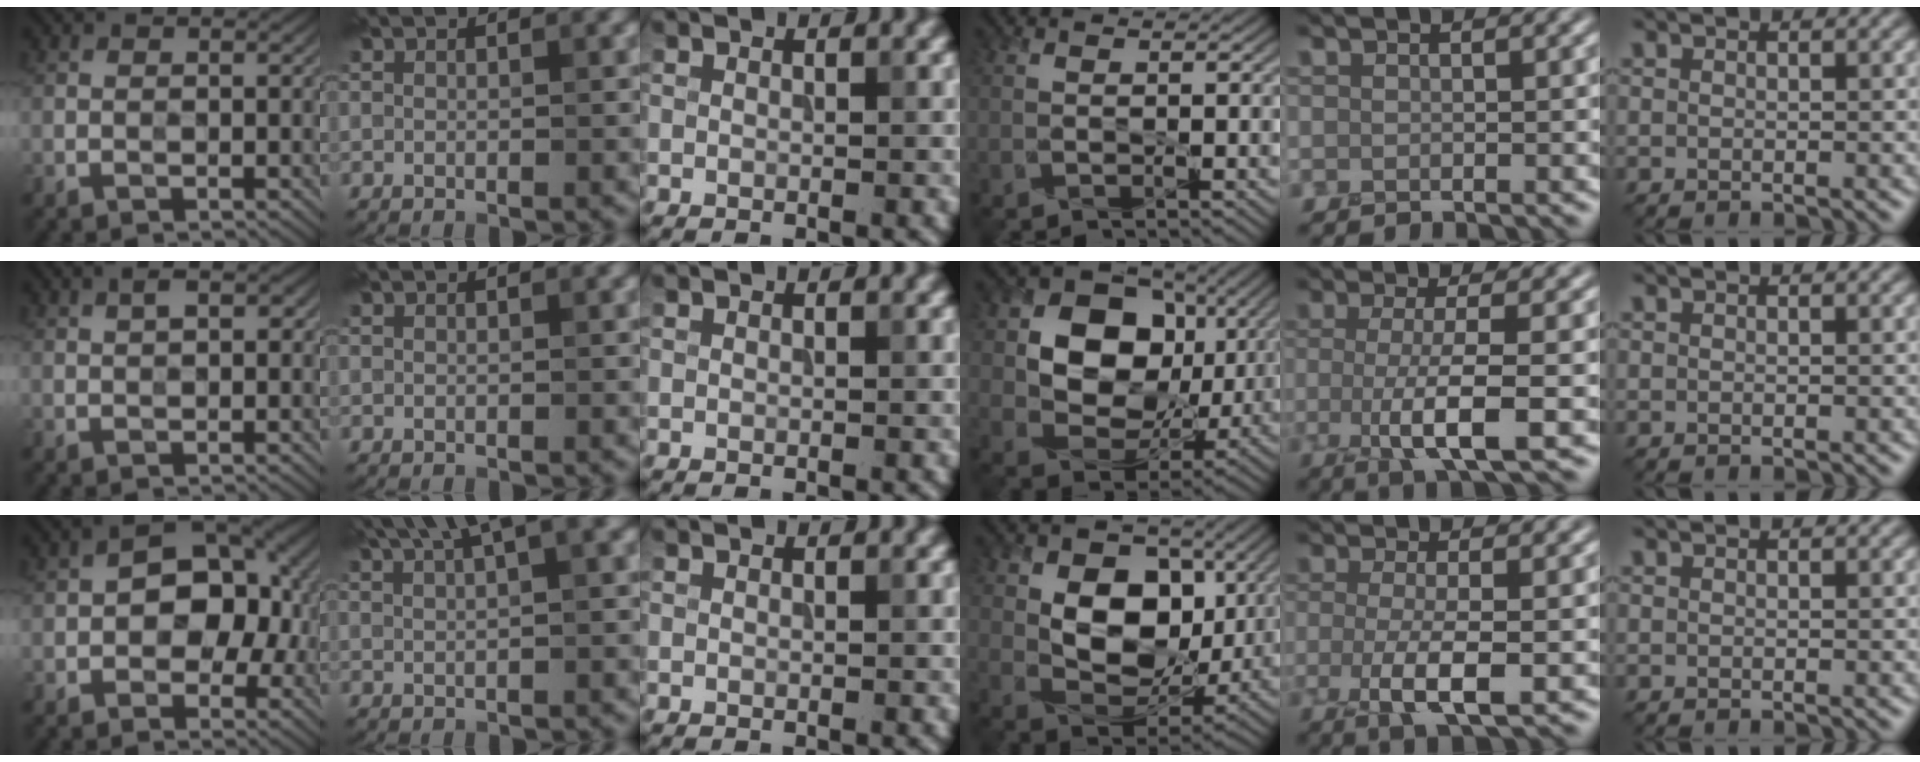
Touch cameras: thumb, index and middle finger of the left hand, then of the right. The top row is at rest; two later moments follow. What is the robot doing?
{"motion": "peel", "object": "bandage"}